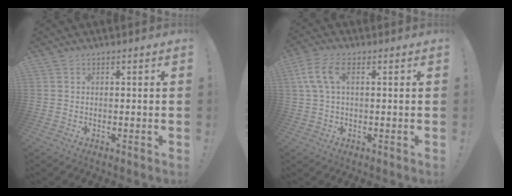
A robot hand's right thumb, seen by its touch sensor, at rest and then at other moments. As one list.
[{"total": 7.7, "force": [2.1, 3.7, 6.4], "torque": [-0.139, 0.009, 0.045]}]